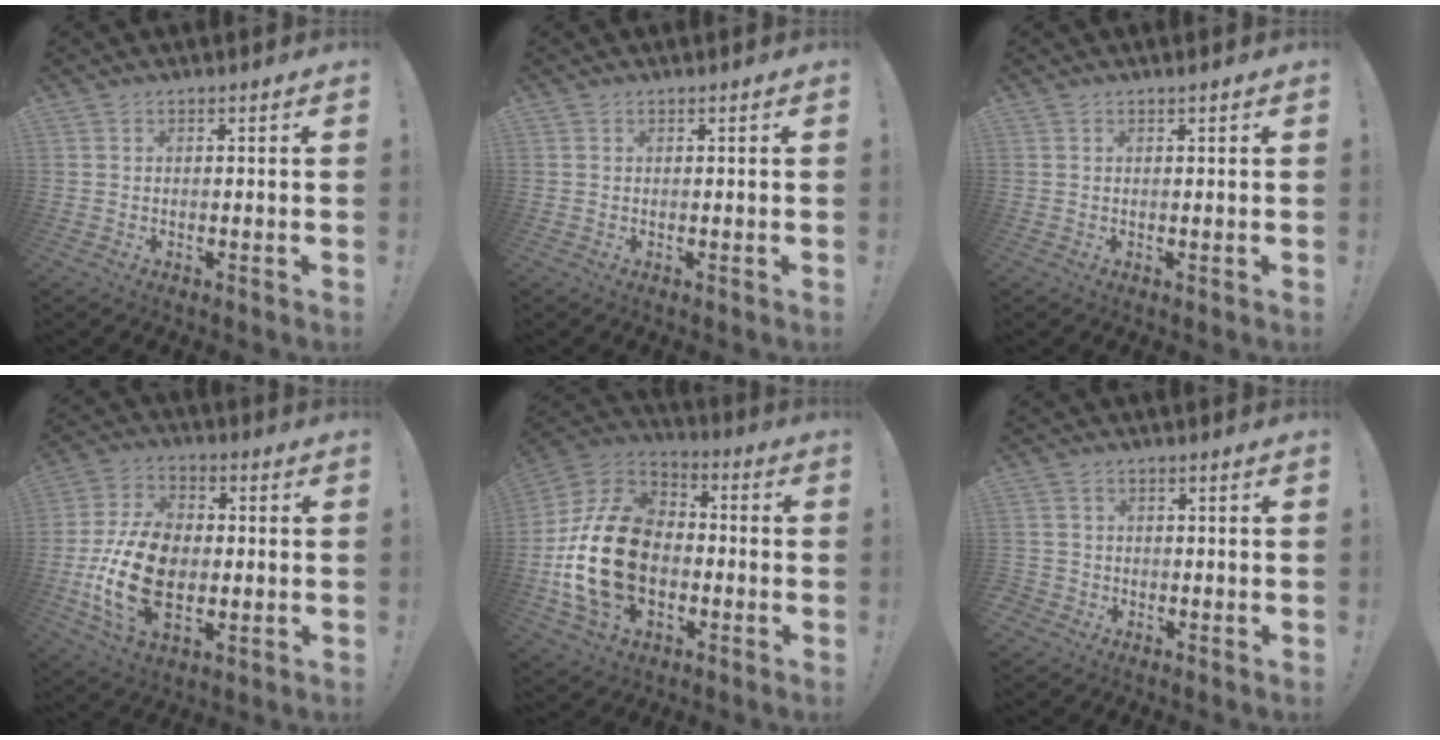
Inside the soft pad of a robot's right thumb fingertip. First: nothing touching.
{"total": 0.0}
{"total": 0.6, "force": [0.4, 0.0, 0.3], "torque": [-0.001, -0.002, 0.007]}
{"total": 18.8, "force": [-3.5, 12.1, 13.9], "torque": [-0.267, 0.011, -0.058]}
{"total": 23.3, "force": [-3.1, 16.2, 16.5], "torque": [-0.316, 0.029, -0.042]}
{"total": 2.5, "force": [-1.3, 2.1, 0.7], "torque": [-0.014, 0.008, -0.022]}